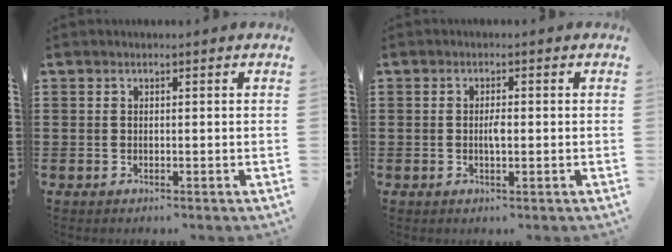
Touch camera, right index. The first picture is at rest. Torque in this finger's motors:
{"motor_torque": [0.73, 0.68, 0.06, 0.05]}